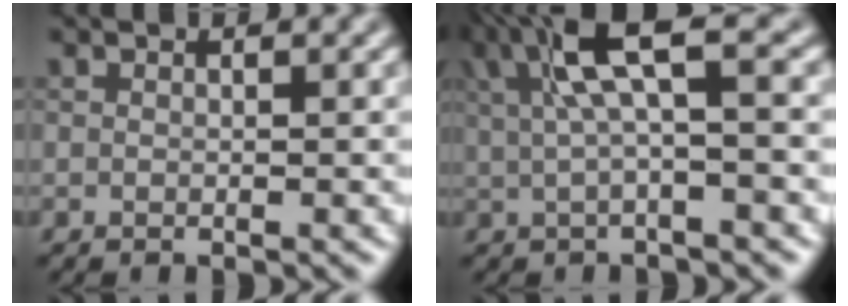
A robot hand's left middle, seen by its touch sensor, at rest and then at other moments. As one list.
[{"total": 5.5, "force": [1.9, 1.2, 5.1], "torque": [-0.101, 0.011, 0.033]}]